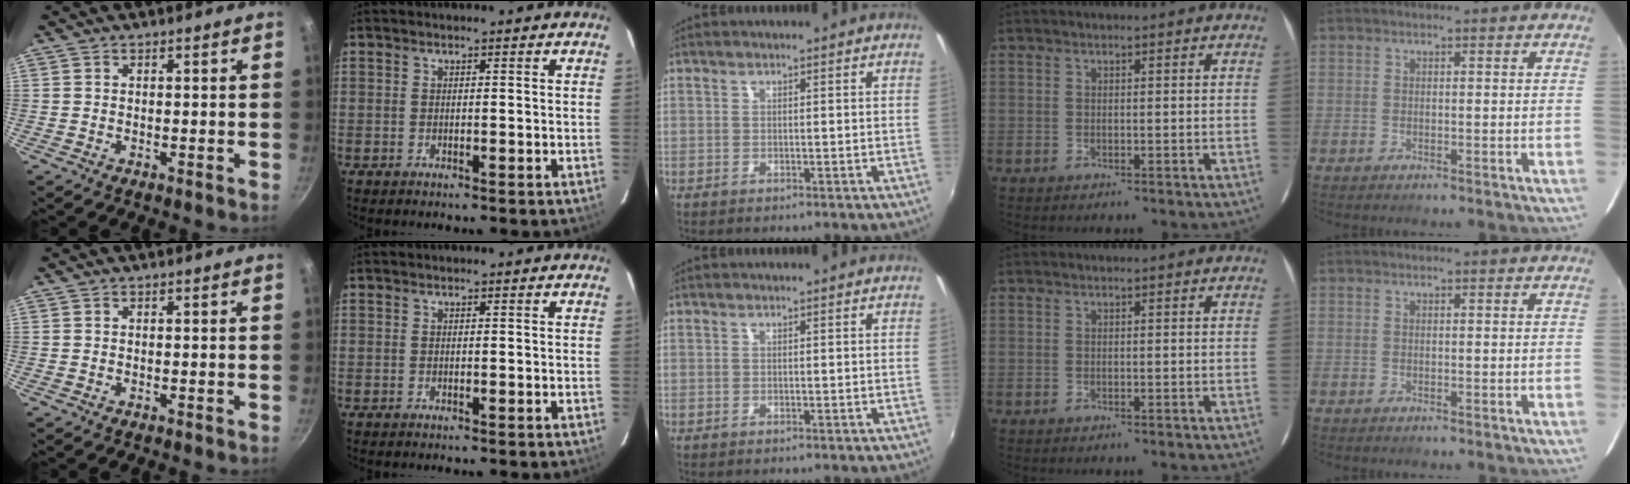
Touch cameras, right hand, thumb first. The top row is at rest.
{}